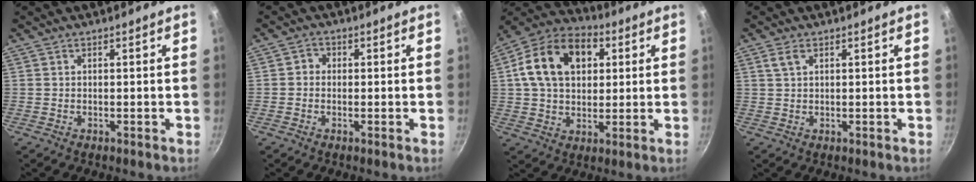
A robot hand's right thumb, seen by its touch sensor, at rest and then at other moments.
{"total": 1.8, "force": [-0.3, 1.7, 0.7], "torque": [-0.005, 0.006, -0.012]}
{"total": 17.0, "force": [4.4, 11.9, 11.3], "torque": [-0.173, 0.018, 0.060]}
{"total": 2.0, "force": [1.0, 1.0, 1.4], "torque": [-0.026, -0.002, 0.021]}